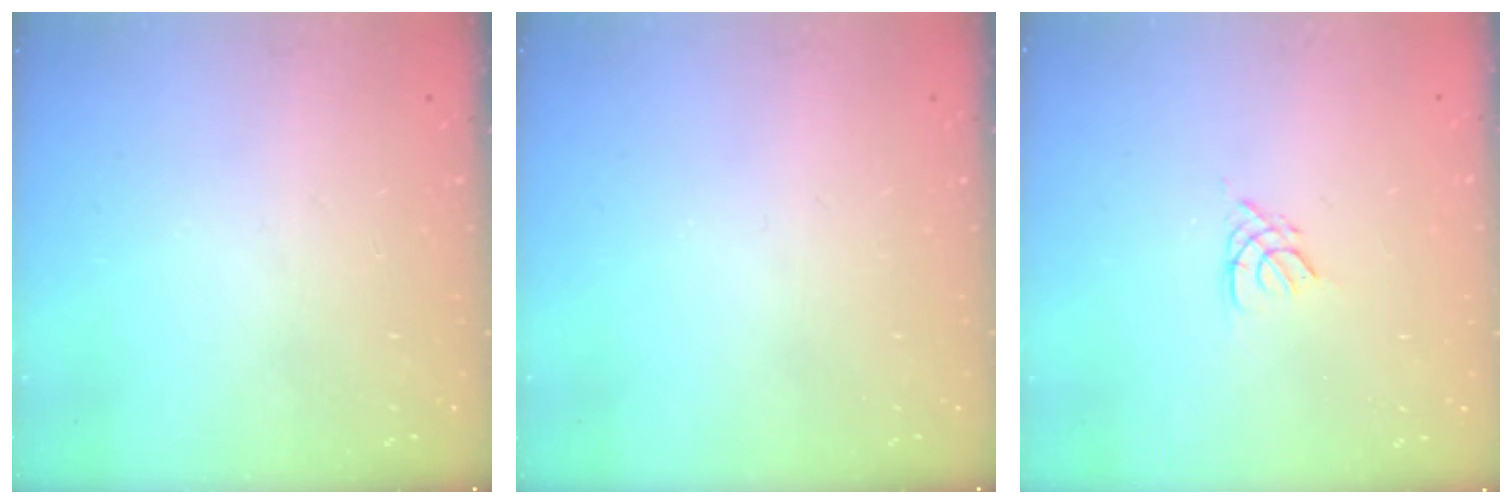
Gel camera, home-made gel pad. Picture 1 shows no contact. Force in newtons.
{"total": 0.0}
{"total": 2.7, "press": 2.7, "slide": 0.5}